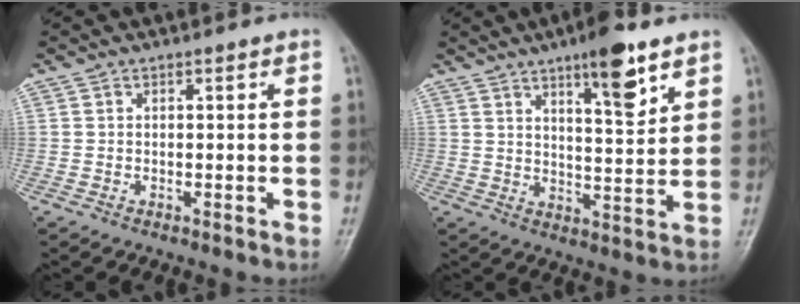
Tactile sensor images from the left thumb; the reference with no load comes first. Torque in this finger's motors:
{"motor_torque": [2.04, 1.14, 1.21, -1.42, 0.07]}